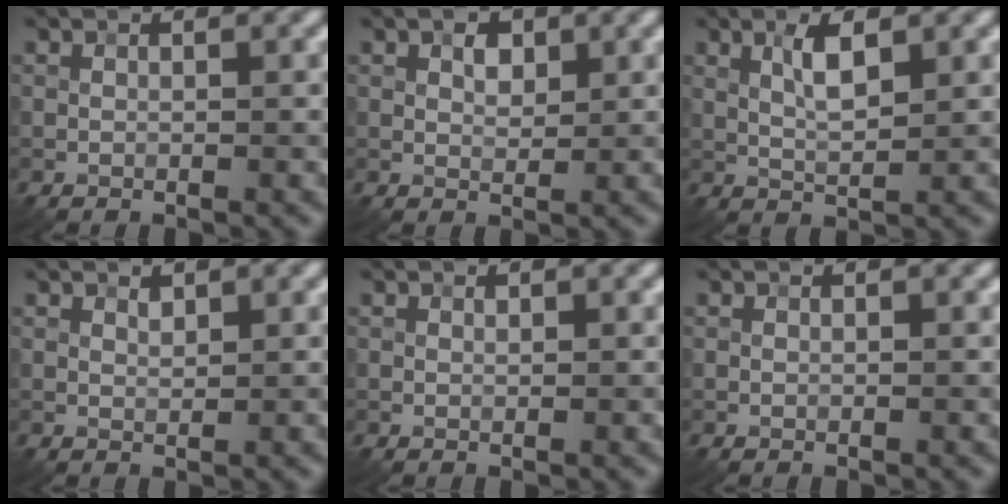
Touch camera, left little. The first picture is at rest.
{"total": 1.7, "force": [0.8, 1.0, 1.1], "torque": [-0.015, 0.002, 0.013]}
{"total": 3.0, "force": [1.1, 0.9, 2.6], "torque": [-0.053, 0.002, 0.020]}
{"total": 0.8, "force": [0.6, 0.3, 0.4], "torque": [-0.009, -0.002, 0.011]}
{"total": 0.0}
{"total": 0.0}